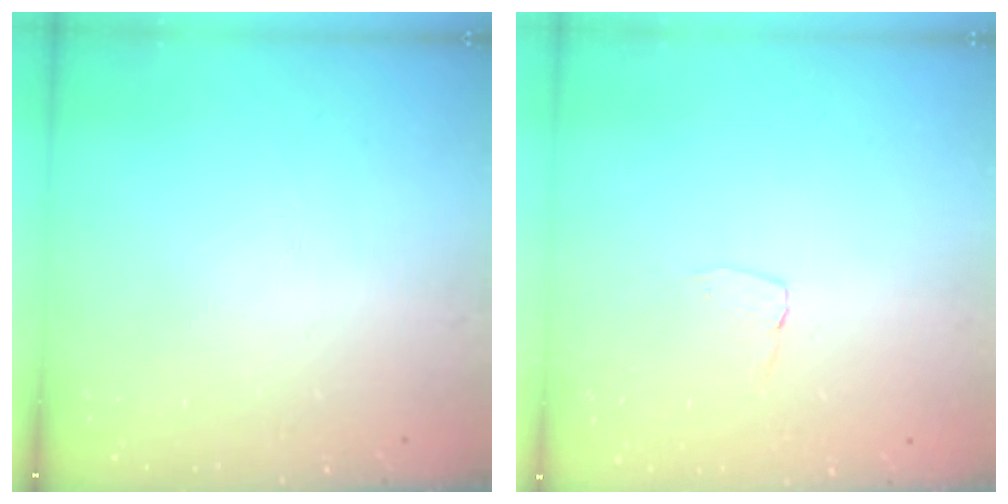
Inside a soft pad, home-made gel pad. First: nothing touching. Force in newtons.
{"total": 3.5, "press": 3.4, "slide": 0.2}